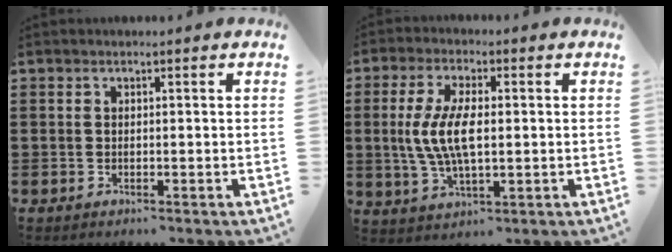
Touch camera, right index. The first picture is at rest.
{"total": 8.2, "force": [0.1, 3.3, 7.5], "torque": [-0.167, 0.000, -0.006]}